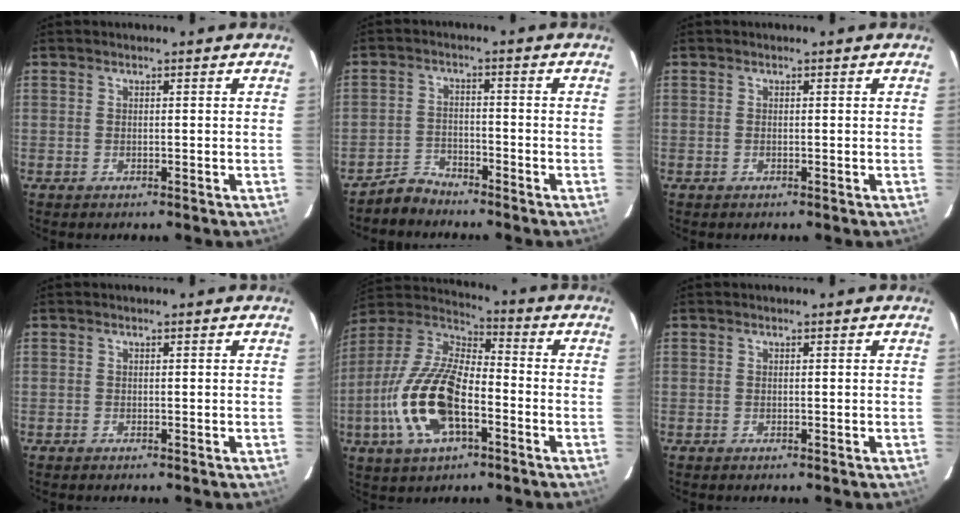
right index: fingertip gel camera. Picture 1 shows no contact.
{"total": 4.1, "force": [-3.8, 1.6, -0.3], "torque": [-0.002, 0.014, -0.070]}
{"total": 0.0}
{"total": 0.0}
{"total": 18.2, "force": [-6.0, 8.2, 15.1], "torque": [-0.324, -0.006, -0.116]}
{"total": 0.0}